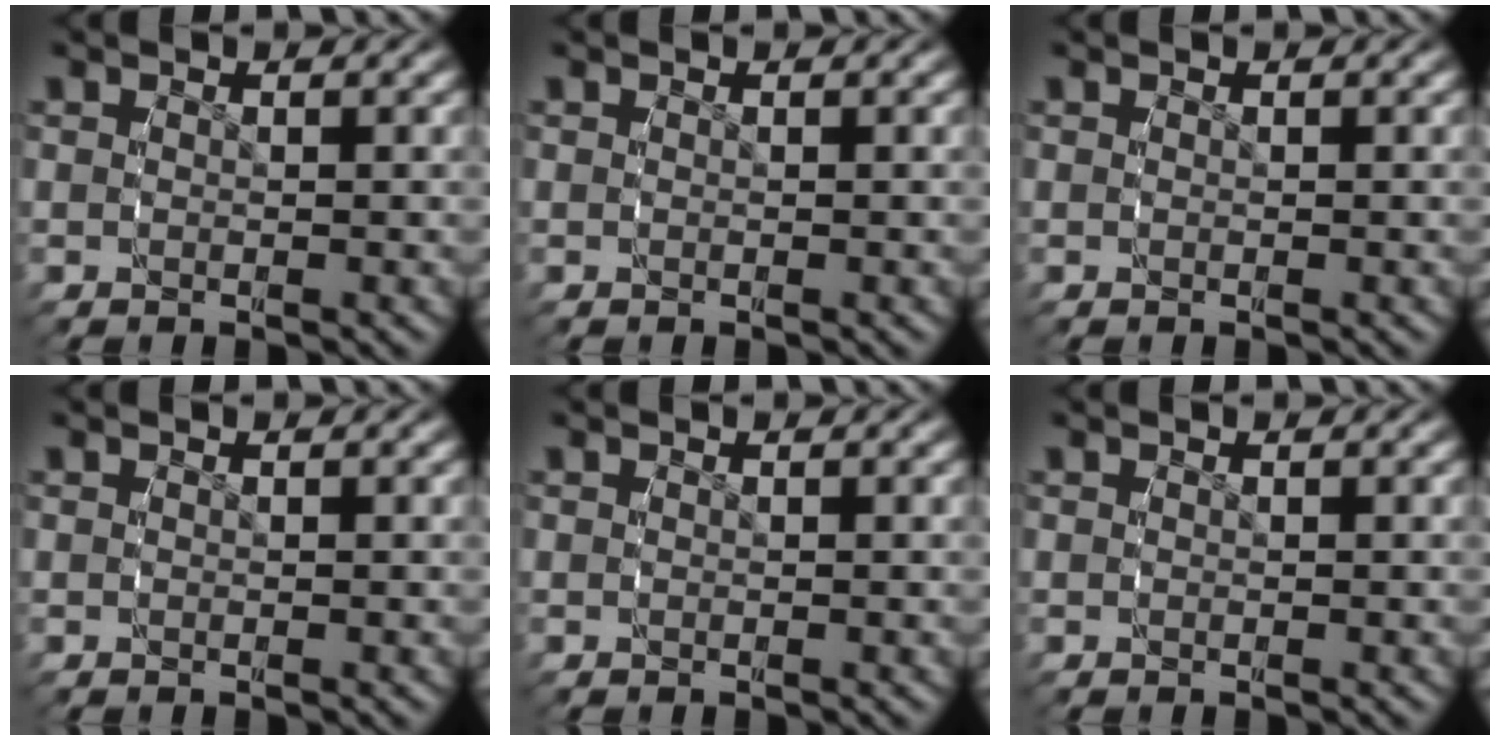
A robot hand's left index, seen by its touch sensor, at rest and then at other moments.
{"total": 0.0}
{"total": 0.0}
{"total": 0.0}
{"total": 0.0}
{"total": 0.0}